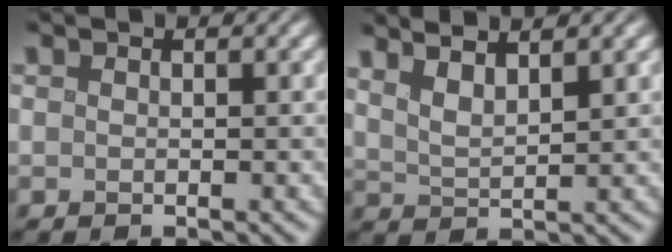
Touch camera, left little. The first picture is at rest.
{"total": 3.4, "force": [2.3, 0.8, 2.3], "torque": [-0.042, 0.012, 0.040]}